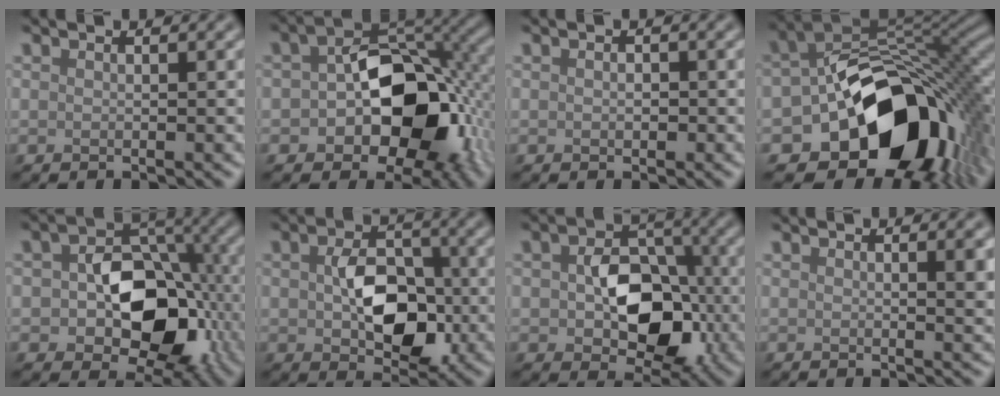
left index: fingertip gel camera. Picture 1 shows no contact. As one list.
[{"total": 11.2, "force": [-2.2, 7.1, 8.4], "torque": [-0.122, -0.002, -0.039]}, {"total": 0.6, "force": [0.0, 0.5, 0.4], "torque": [-0.006, -0.002, 0.000]}, {"total": 14.9, "force": [-5.1, 9.9, 10.0], "torque": [-0.129, -0.013, -0.084]}, {"total": 9.5, "force": [-1.3, 6.4, 6.9], "torque": [-0.093, 0.003, -0.022]}, {"total": 6.9, "force": [-0.1, 4.5, 5.2], "torque": [-0.088, -0.007, 0.000]}, {"total": 7.5, "force": [-0.5, 5.2, 5.4], "torque": [-0.082, -0.007, -0.005]}, {"total": 1.7, "force": [0.4, 0.3, 1.6], "torque": [-0.018, -0.002, 0.004]}]